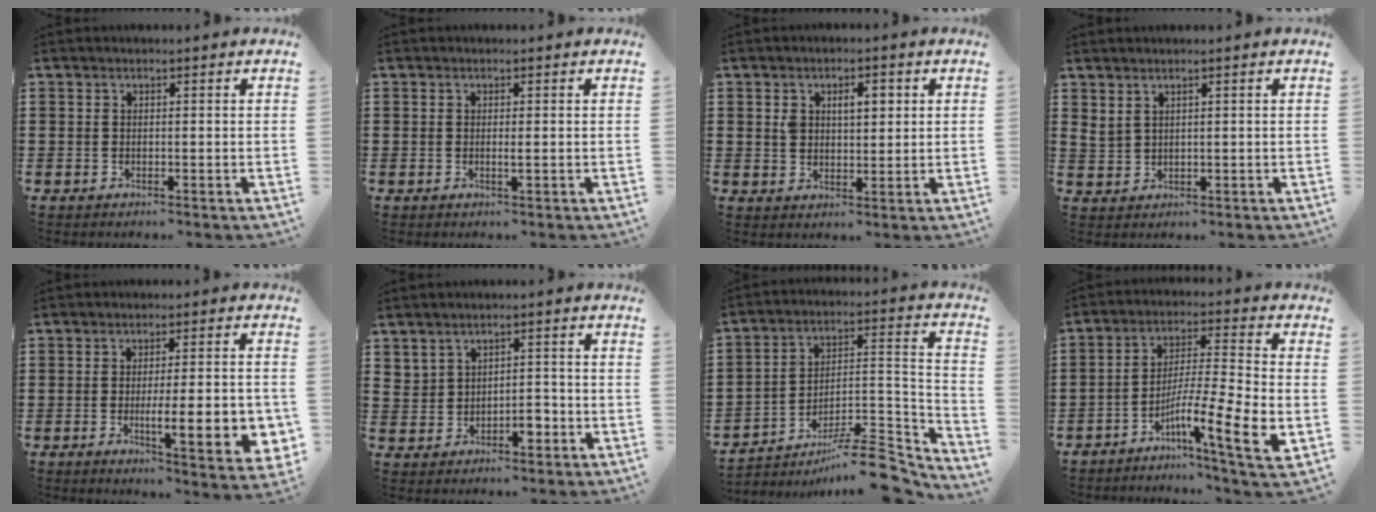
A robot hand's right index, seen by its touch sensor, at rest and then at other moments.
{"total": 0.8, "force": [-0.1, 0.0, 0.8], "torque": [-0.015, -0.004, -0.001]}
{"total": 4.0, "force": [1.2, 2.5, 2.9], "torque": [-0.049, 0.007, 0.014]}
{"total": 1.6, "force": [1.4, 0.7, 0.6], "torque": [-0.016, 0.001, 0.027]}
{"total": 9.5, "force": [-1.9, 2.2, 9.0], "torque": [-0.137, -0.011, -0.029]}
{"total": 3.0, "force": [-0.4, 2.2, 2.0], "torque": [-0.045, 0.006, -0.009]}
{"total": 9.3, "force": [-7.6, 2.0, 4.9], "torque": [-0.066, 0.023, -0.143]}
{"total": 10.8, "force": [-5.1, 0.9, 9.5], "torque": [-0.166, -0.009, -0.094]}